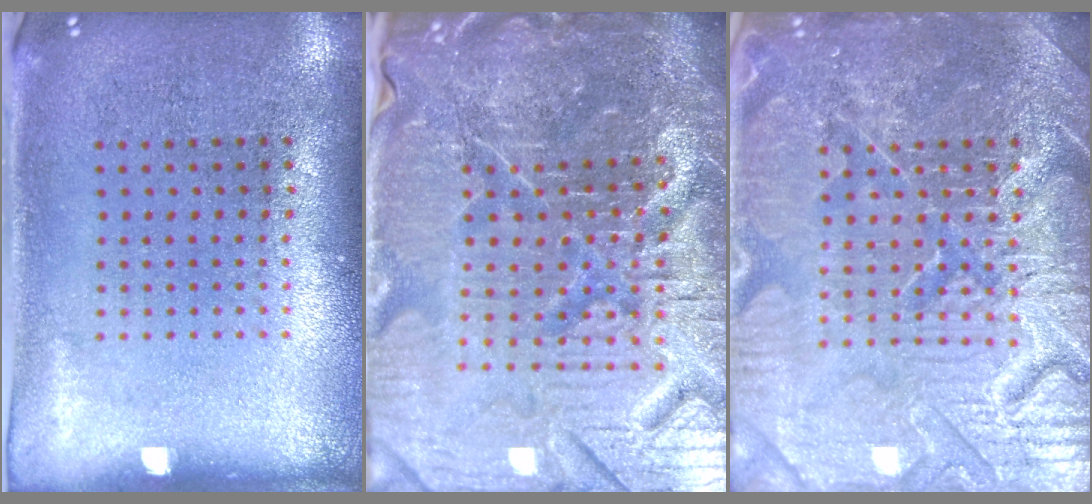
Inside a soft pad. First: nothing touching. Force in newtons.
{"total": 7.2, "press": 6.4, "slide": 3.4}
{"total": 7.9, "press": 7.8, "slide": 1.0}